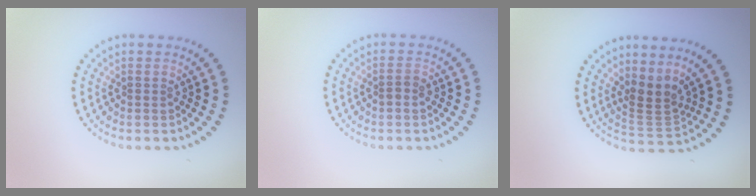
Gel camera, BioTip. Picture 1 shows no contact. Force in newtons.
{"total": 1.0, "press": 0.9, "slide": 0.4}
{"total": 2.8, "press": 1.9, "slide": 2.1}